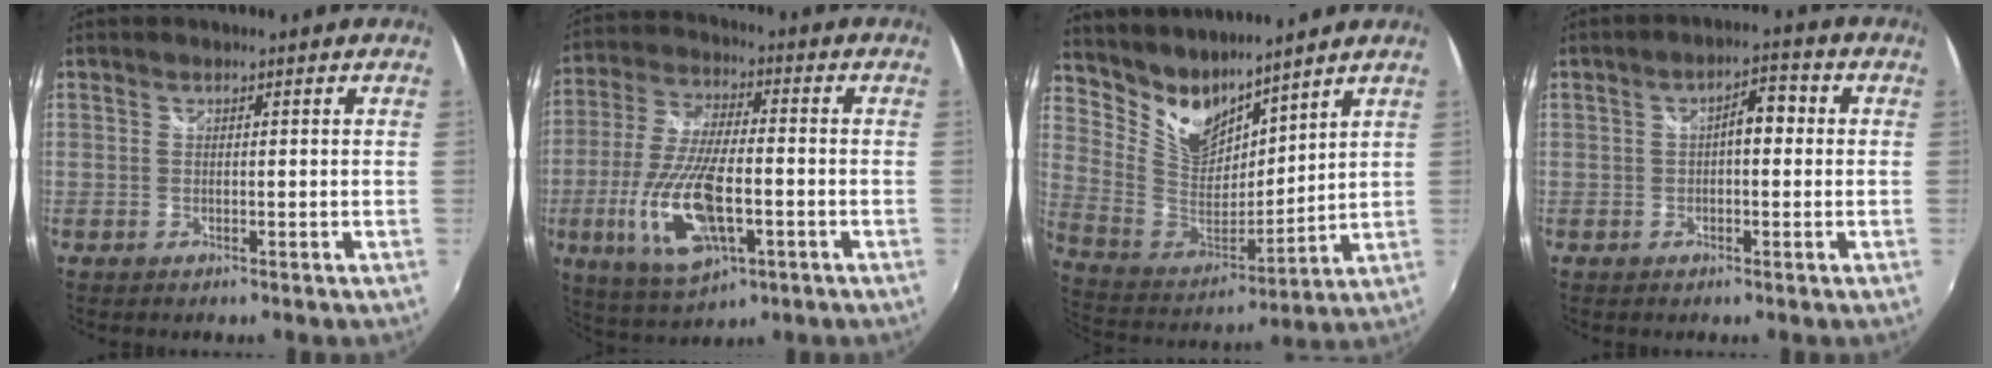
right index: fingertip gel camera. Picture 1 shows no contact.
{"total": 16.2, "force": [-4.7, 6.1, 14.3], "torque": [-0.302, -0.014, -0.081]}
{"total": 12.9, "force": [10.5, 5.9, 4.7], "torque": [-0.107, -0.007, 0.215]}
{"total": 4.5, "force": [0.3, 1.9, 4.1], "torque": [-0.064, 0.015, 0.005]}